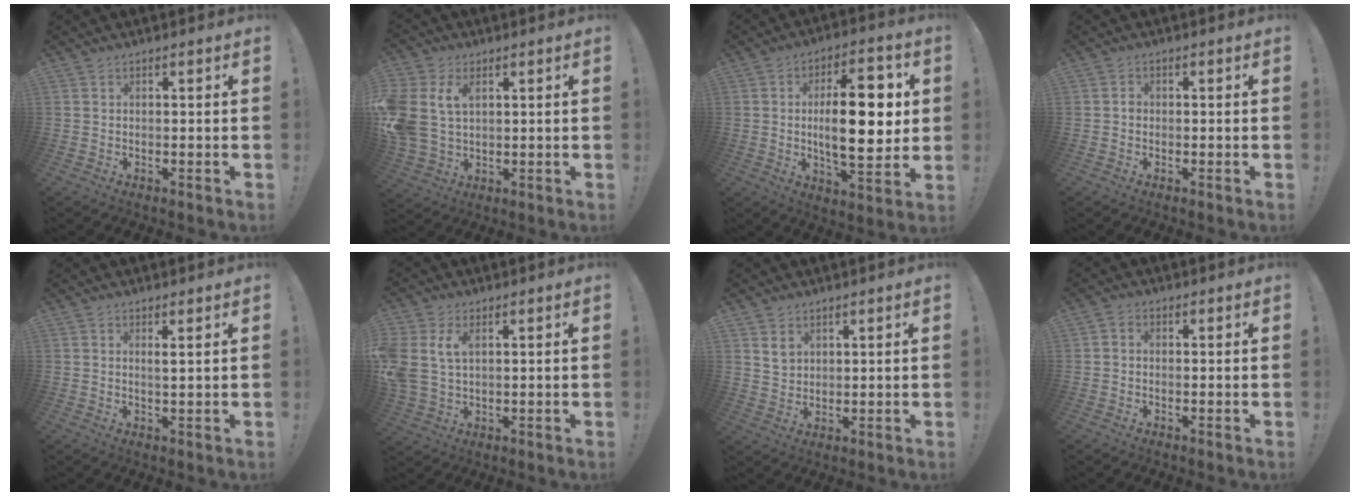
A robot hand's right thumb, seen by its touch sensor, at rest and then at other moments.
{"total": 11.6, "force": [4.0, 8.2, 7.2], "torque": [-0.161, -0.013, 0.075]}
{"total": 19.1, "force": [1.8, 8.1, 17.2], "torque": [-0.255, -0.006, 0.019]}
{"total": 1.1, "force": [-0.6, 0.8, 0.5], "torque": [-0.010, 0.005, -0.011]}
{"total": 1.9, "force": [1.1, -0.2, 1.5], "torque": [-0.016, -0.009, 0.014]}
{"total": 8.1, "force": [3.0, 5.4, 5.2], "torque": [-0.110, -0.008, 0.055]}
{"total": 4.4, "force": [2.5, 3.3, 1.4], "torque": [-0.020, -0.011, 0.048]}
{"total": 1.3, "force": [-0.5, 1.0, 0.7], "torque": [-0.014, 0.006, -0.009]}